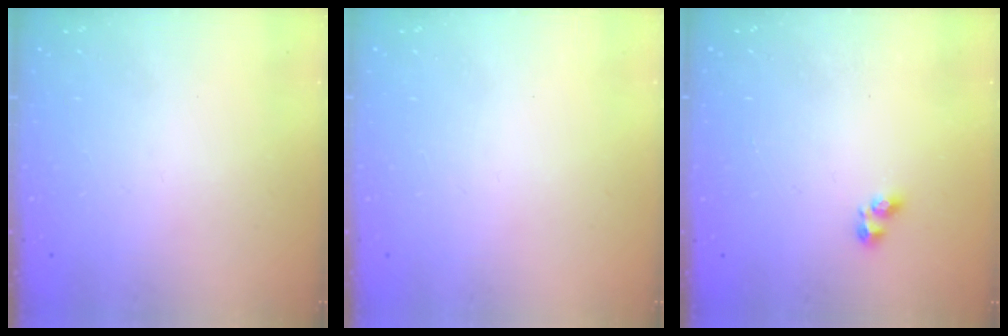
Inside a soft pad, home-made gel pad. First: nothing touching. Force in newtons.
{"total": 0.0}
{"total": 2.4, "press": 2.3, "slide": 0.4}